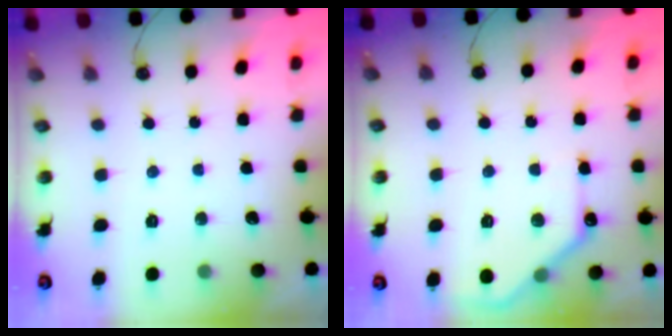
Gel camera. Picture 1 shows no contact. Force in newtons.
{"total": 10.4, "press": 10.4, "slide": 0.6}